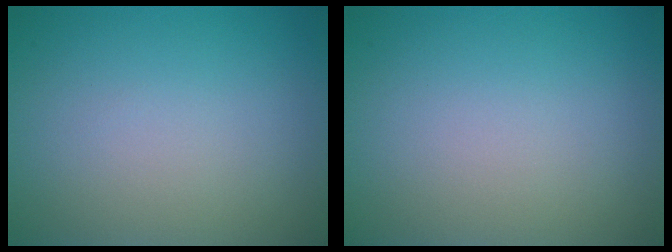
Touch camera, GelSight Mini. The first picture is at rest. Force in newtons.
{"total": 0.0}